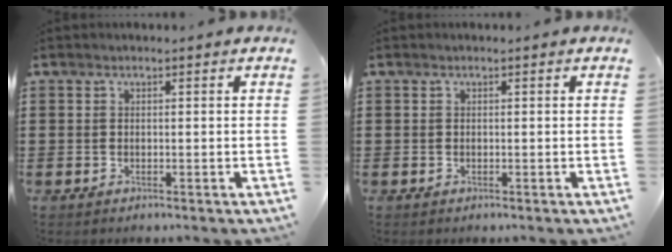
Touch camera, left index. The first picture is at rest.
{"total": 0.0}